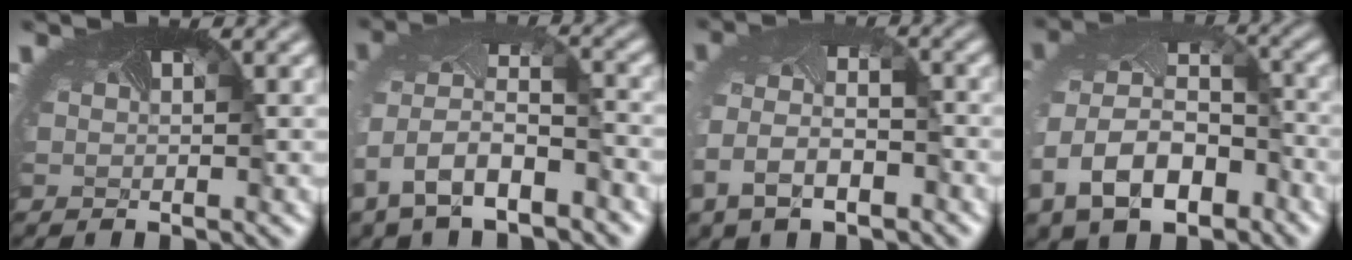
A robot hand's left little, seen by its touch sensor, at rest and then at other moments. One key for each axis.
{"total": 7.4, "fx": -3.9, "fy": 3.9, "fz": 4.9, "tx": -0.130, "ty": -0.024, "tz": -0.060}
{"total": 5.4, "fx": -2.4, "fy": 3.3, "fz": 3.5, "tx": -0.100, "ty": -0.020, "tz": -0.041}
{"total": 9.8, "fx": -4.3, "fy": 6.6, "fz": 5.9, "tx": -0.145, "ty": -0.025, "tz": -0.071}